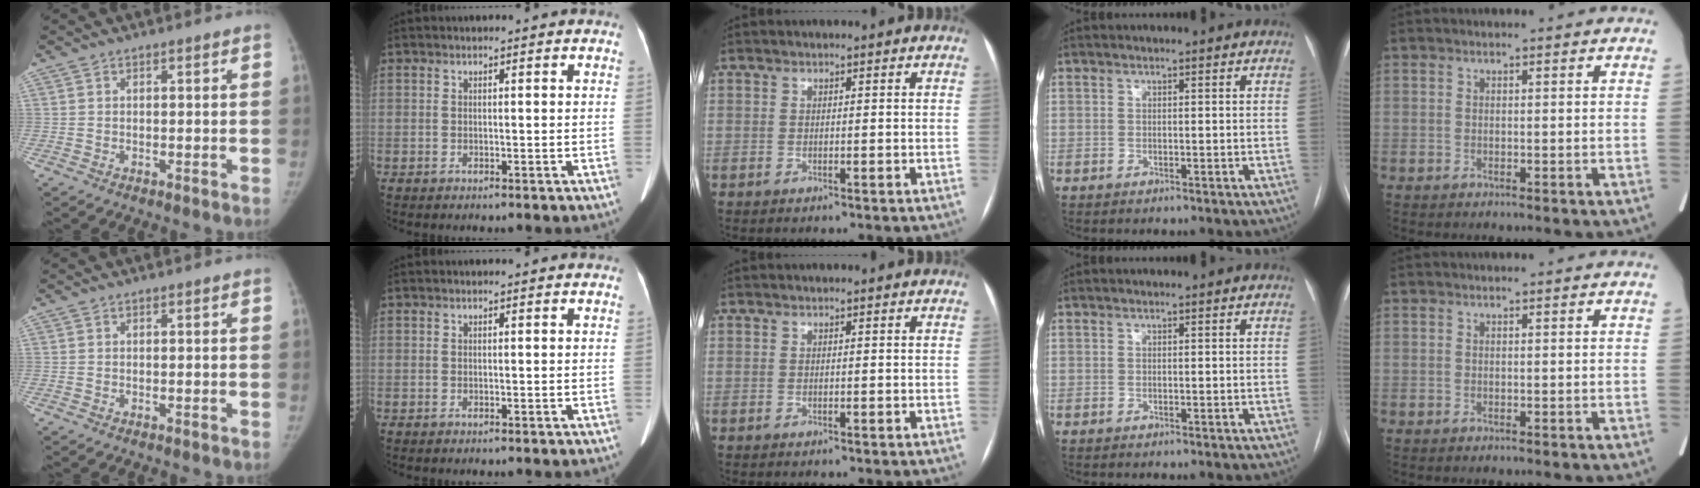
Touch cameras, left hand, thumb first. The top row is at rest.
{}